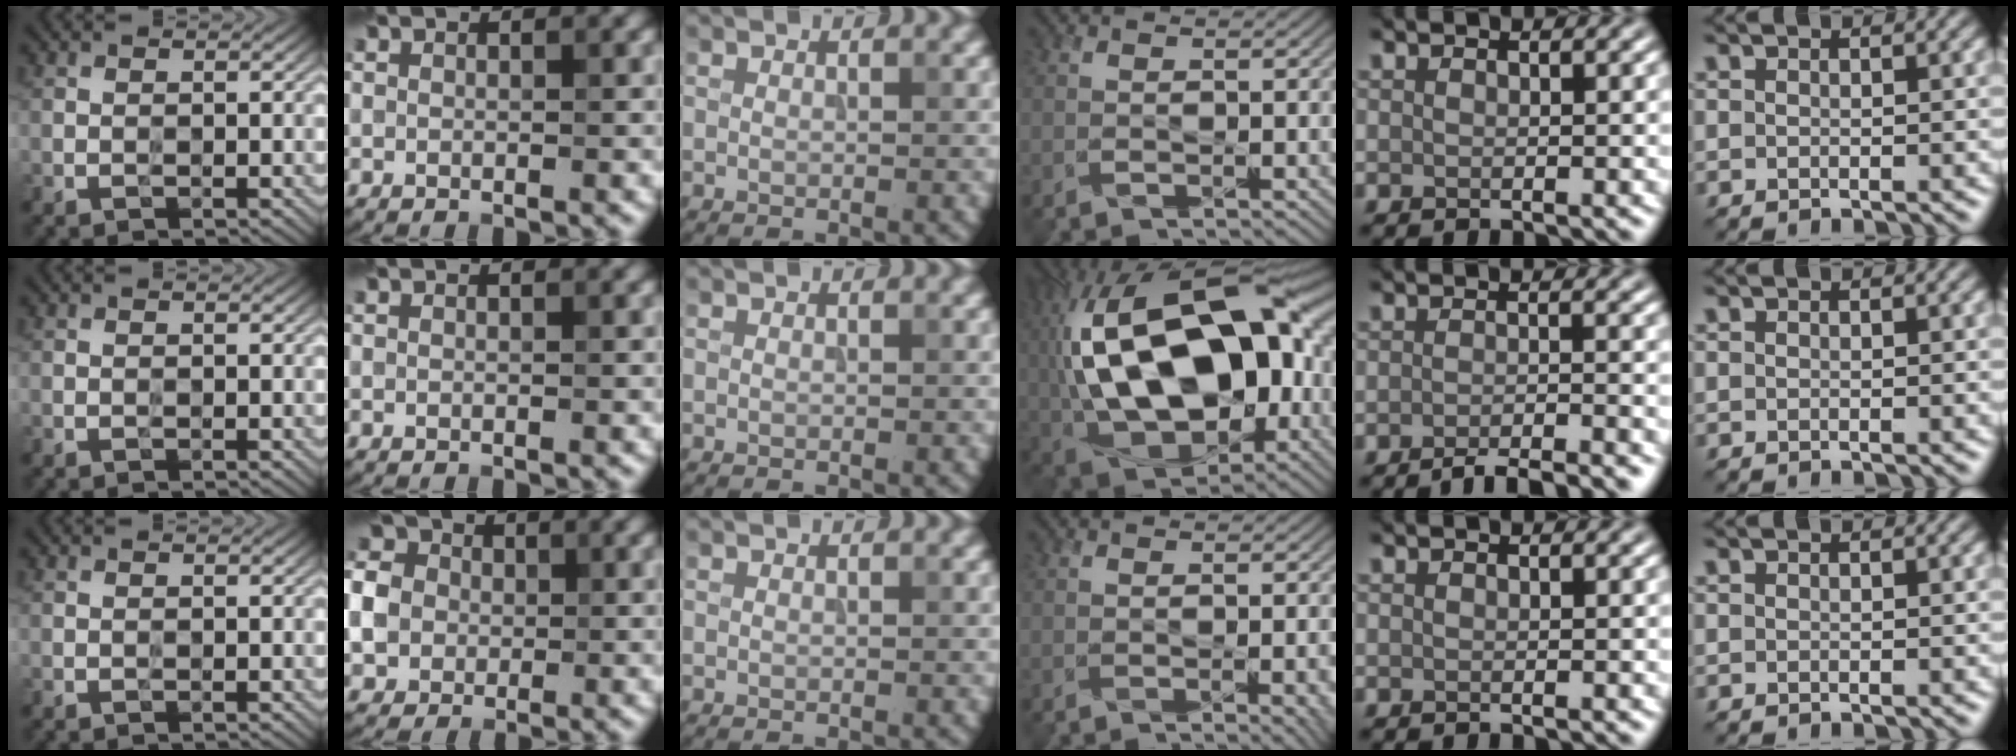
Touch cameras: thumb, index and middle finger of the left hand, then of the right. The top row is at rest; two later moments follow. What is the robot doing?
{"motion": "wipe", "object": "compact mirror"}